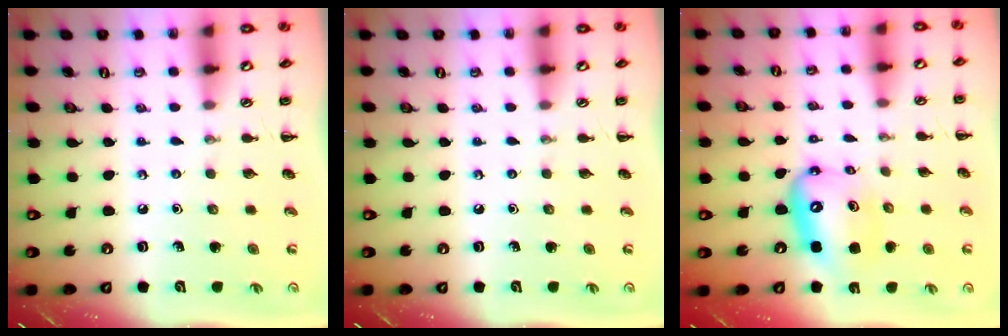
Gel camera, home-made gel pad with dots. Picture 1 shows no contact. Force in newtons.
{"total": 0.0}
{"total": 11.9, "press": 11.4, "slide": 3.1}